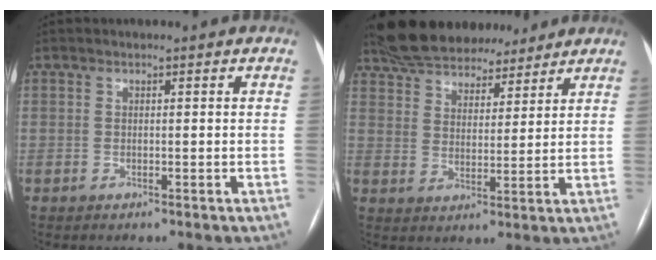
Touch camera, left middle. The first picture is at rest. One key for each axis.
{"total": 15.9, "fx": 13.9, "fy": 5.3, "fz": 5.6, "tx": -0.107, "ty": 0.028, "tz": 0.222}